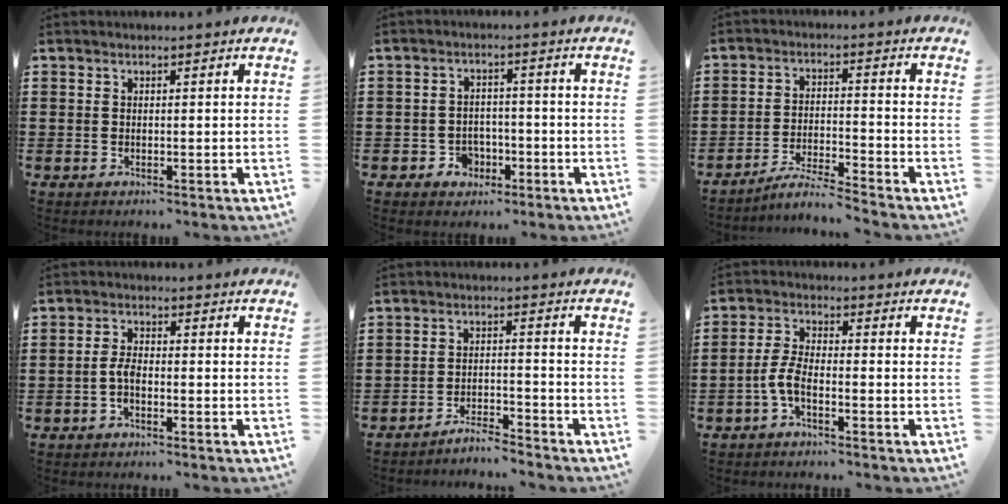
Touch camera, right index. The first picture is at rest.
{"total": 3.1, "force": [-1.7, 2.5, 0.7], "torque": [-0.023, 0.004, -0.038]}
{"total": 4.9, "force": [-4.6, -0.4, 1.5], "torque": [-0.042, -0.009, -0.096]}
{"total": 2.9, "force": [-1.0, 1.1, 2.5], "torque": [-0.061, -0.004, -0.023]}
{"total": 3.7, "force": [-3.7, -0.2, 0.2], "torque": [-0.009, 0.000, -0.077]}
{"total": 4.3, "force": [-2.0, 1.4, 3.6], "torque": [-0.089, -0.003, -0.044]}